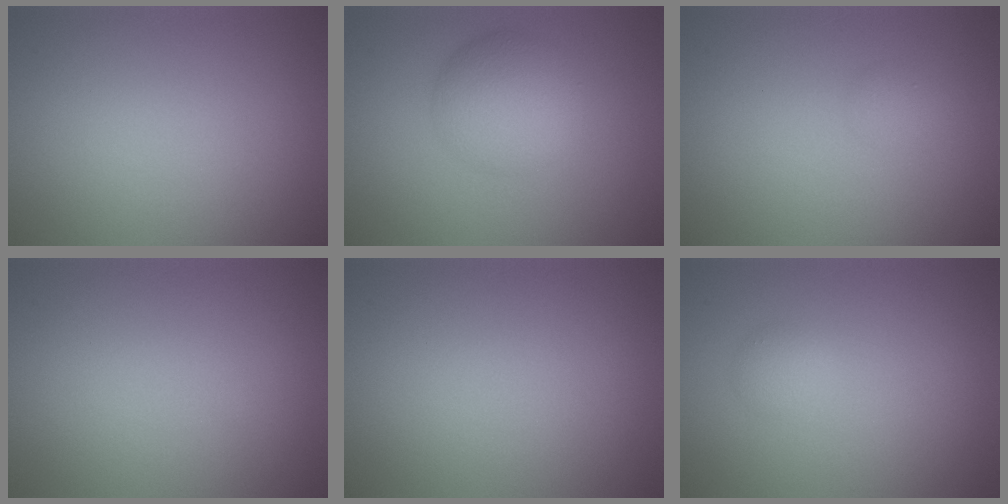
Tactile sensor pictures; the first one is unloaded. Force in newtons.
{"total": 4.9, "press": 4.8, "slide": 0.0}
{"total": 0.9, "press": 0.9, "slide": 0.0}
{"total": 0.0}
{"total": 0.0}
{"total": 1.1, "press": 1.1, "slide": 0.0}